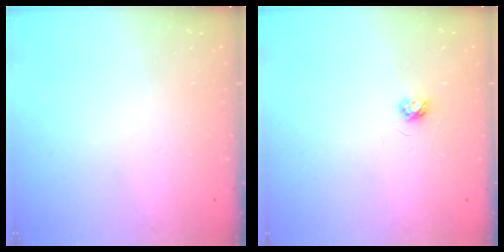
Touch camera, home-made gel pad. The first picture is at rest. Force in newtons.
{"total": 3.3, "press": 3.3, "slide": 0.3}